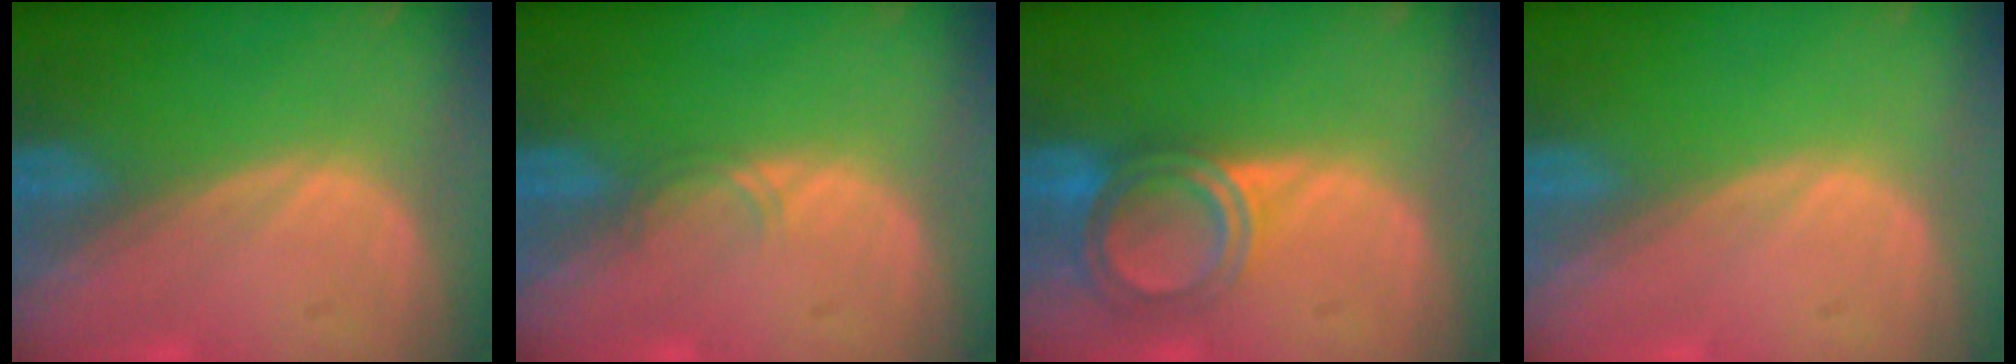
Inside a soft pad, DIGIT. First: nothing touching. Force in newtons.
{"total": 1.1, "press": 1.1, "slide": 0.1}
{"total": 5.8, "press": 5.3, "slide": 2.4}
{"total": 0.0}